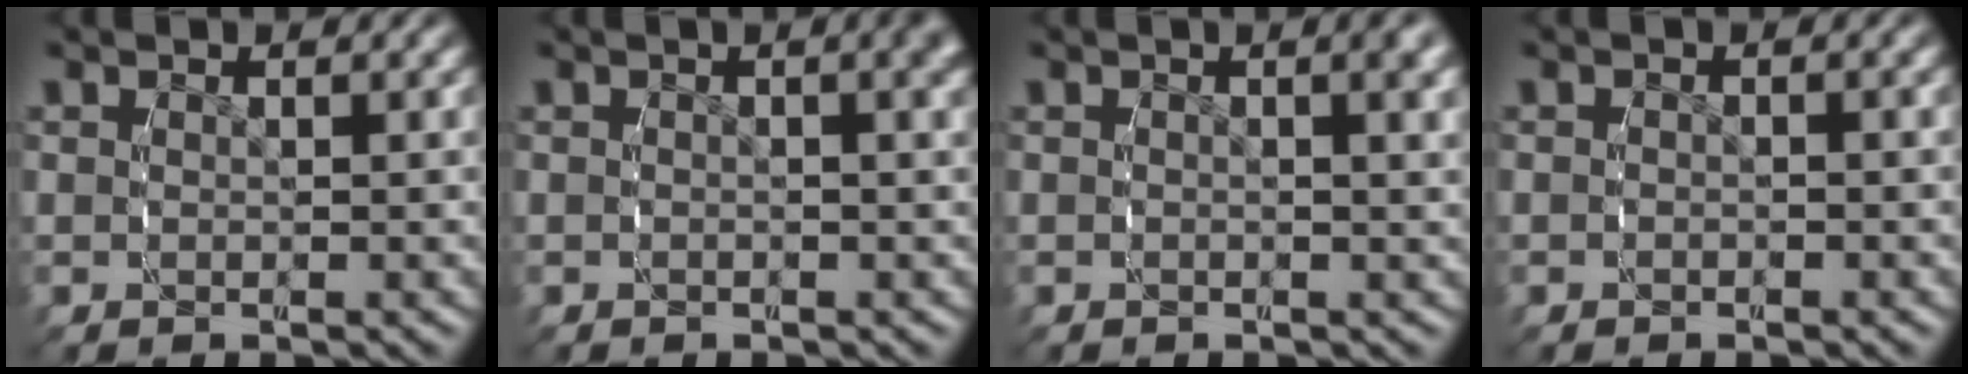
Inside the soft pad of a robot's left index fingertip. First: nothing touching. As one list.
[{"total": 1.3, "force": [0.1, 0.0, 1.3], "torque": [-0.010, 0.003, -0.003]}, {"total": 1.4, "force": [0.3, -0.2, 1.3], "torque": [-0.016, 0.000, 0.003]}, {"total": 0.9, "force": [-0.9, 0.0, 0.1], "torque": [-0.002, -0.001, -0.015]}]